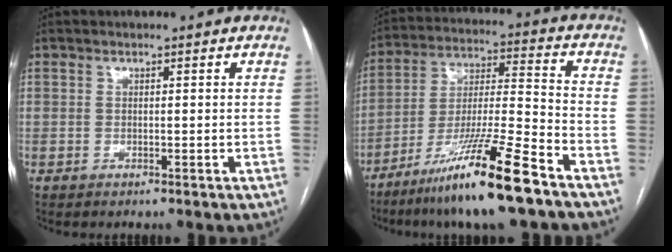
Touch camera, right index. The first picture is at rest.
{"total": 16.0, "force": [-11.0, -0.5, 11.7], "torque": [-0.233, -0.031, -0.199]}